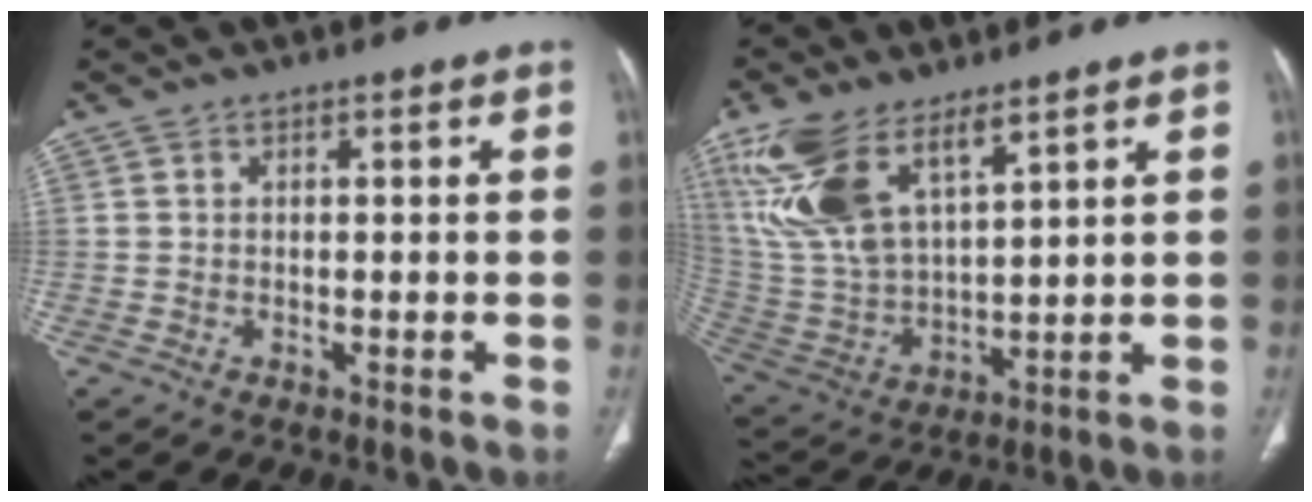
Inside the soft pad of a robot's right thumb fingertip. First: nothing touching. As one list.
[{"total": 16.1, "force": [9.5, 6.9, 11.1], "torque": [-0.227, -0.029, 0.205]}]